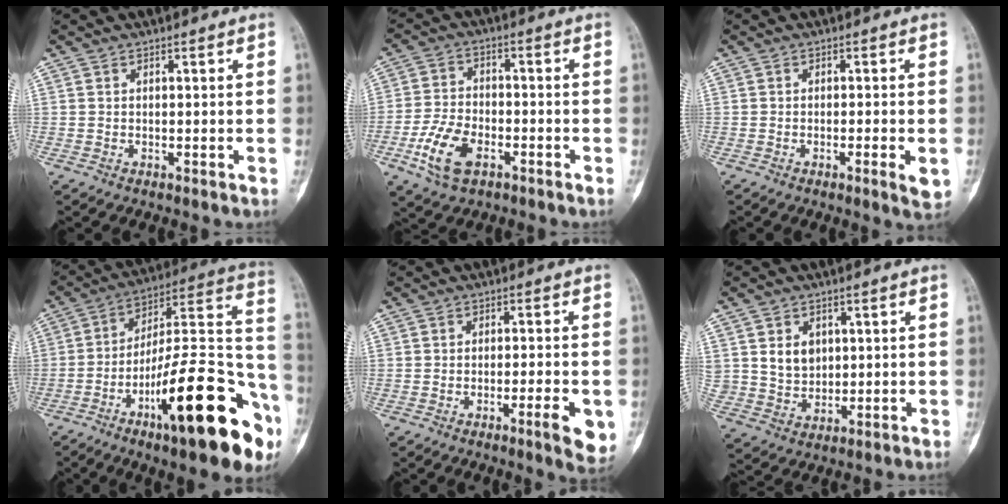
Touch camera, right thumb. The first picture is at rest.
{"total": 9.7, "force": [-4.3, 5.4, 6.8], "torque": [-0.141, 0.014, -0.081]}
{"total": 3.6, "force": [-1.1, 0.6, 3.4], "torque": [-0.053, -0.006, -0.016]}
{"total": 28.1, "force": [-12.2, 7.6, 24.1], "torque": [-0.310, 0.062, -0.186]}
{"total": 6.4, "force": [-2.3, 1.3, 5.9], "torque": [-0.077, -0.004, -0.029]}
{"total": 6.2, "force": [1.8, 4.9, 3.2], "torque": [-0.035, -0.014, 0.043]}